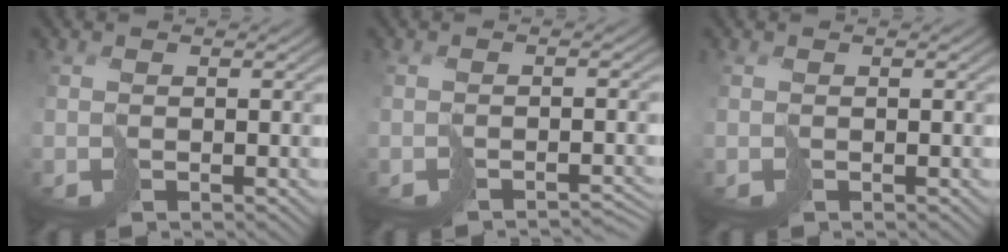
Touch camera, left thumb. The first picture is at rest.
{"total": 2.2, "force": [-1.9, 0.3, 1.0], "torque": [-0.014, -0.002, -0.031]}
{"total": 0.0}